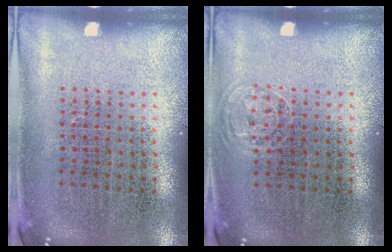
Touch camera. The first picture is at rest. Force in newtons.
{"total": 0.7, "press": 0.6, "slide": 0.3}